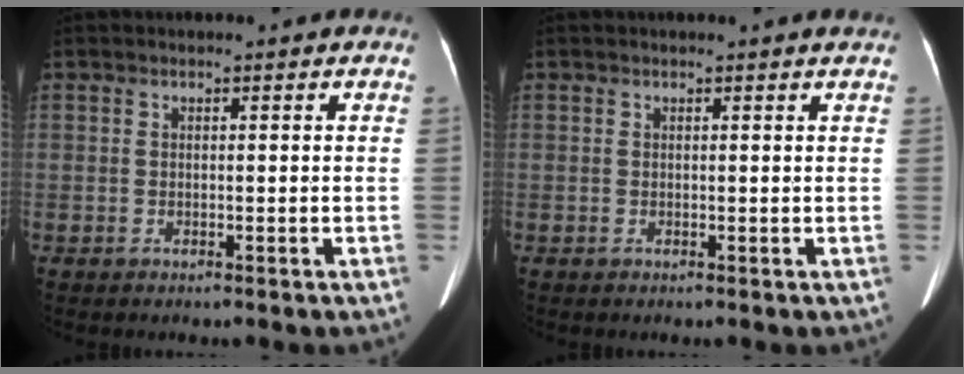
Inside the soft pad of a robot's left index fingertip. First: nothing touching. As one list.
[{"total": 1.1, "force": [1.0, -0.1, 0.3], "torque": [-0.013, -0.003, 0.009]}]